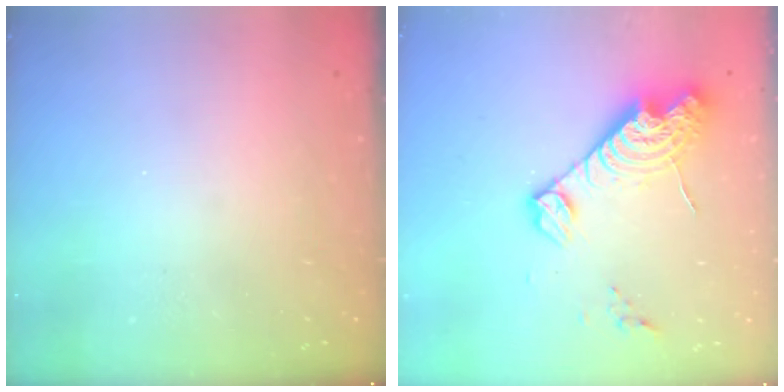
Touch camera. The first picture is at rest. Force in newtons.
{"total": 14.5, "press": 14.5, "slide": 1.1}